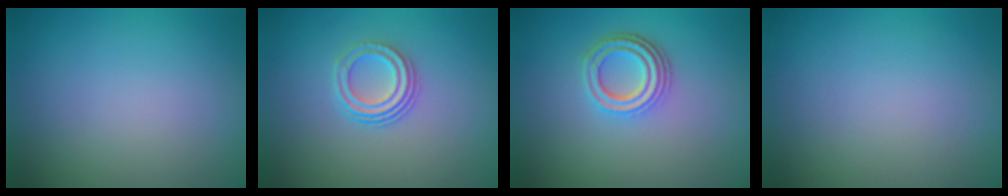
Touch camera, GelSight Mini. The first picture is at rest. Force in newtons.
{"total": 2.9, "press": 2.1, "slide": 2.0}
{"total": 3.8, "press": 2.9, "slide": 2.4}
{"total": 0.0}